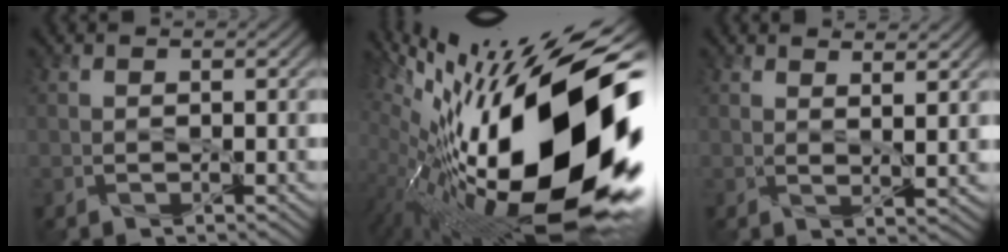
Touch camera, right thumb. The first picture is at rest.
{"total": 22.5, "force": [-0.5, 8.7, 20.8], "torque": [-0.386, -0.025, -0.022]}
{"total": 3.1, "force": [2.3, 0.4, 2.1], "torque": [-0.041, -0.003, 0.047]}